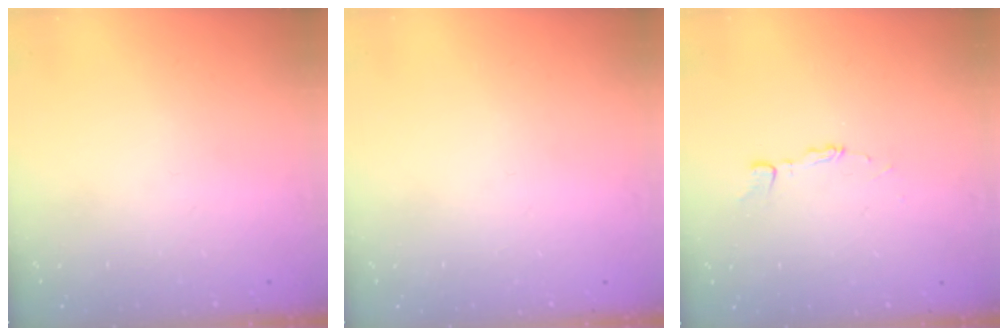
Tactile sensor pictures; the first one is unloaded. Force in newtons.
{"total": 0.0}
{"total": 2.9, "press": 2.9, "slide": 0.2}